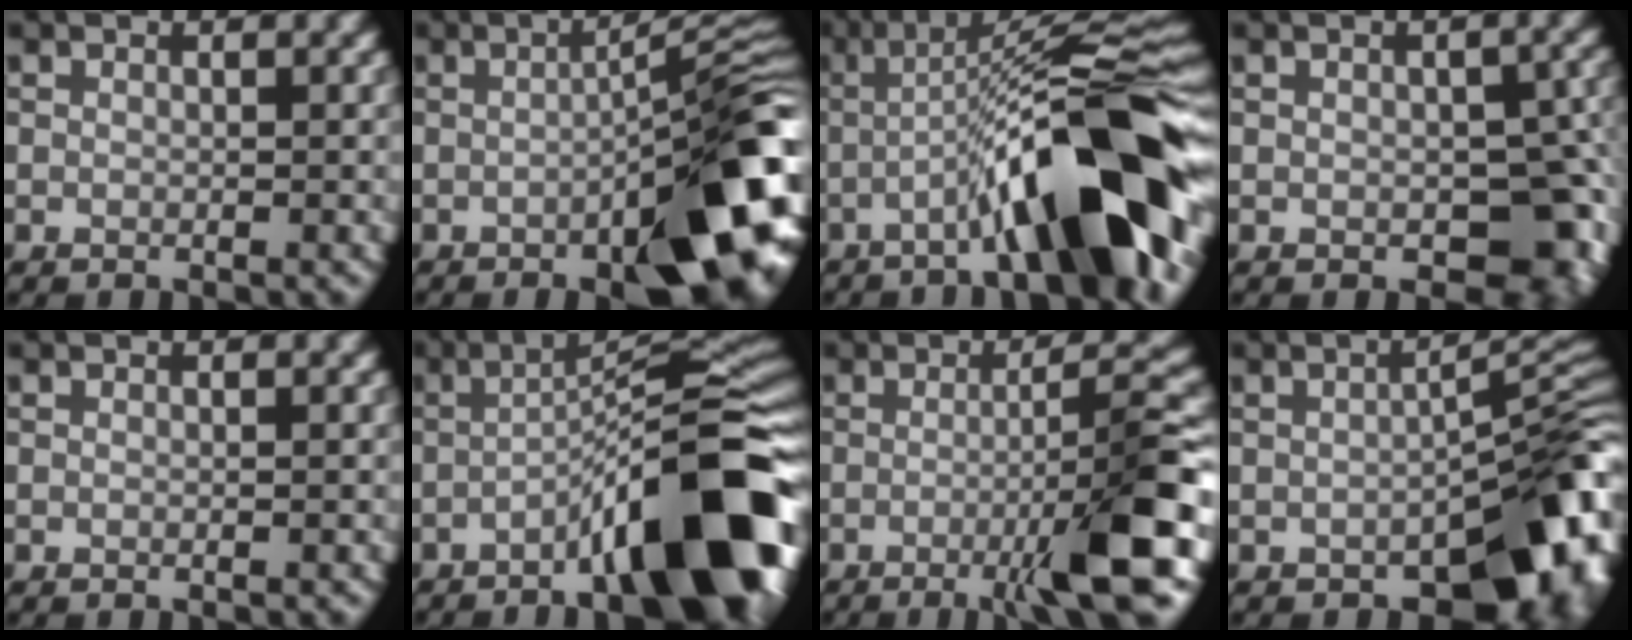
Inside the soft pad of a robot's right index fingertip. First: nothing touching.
{"total": 11.8, "force": [-4.3, 2.8, 10.6], "torque": [-0.136, 0.004, -0.061]}
{"total": 12.5, "force": [-4.6, 2.1, 11.5], "torque": [-0.160, 0.025, -0.074]}
{"total": 7.3, "force": [-1.5, 4.4, 5.6], "torque": [-0.068, -0.020, -0.008]}
{"total": 0.0}
{"total": 12.7, "force": [-5.6, 2.5, 11.1], "torque": [-0.153, 0.015, -0.089]}
{"total": 8.0, "force": [-2.5, 0.8, 7.5], "torque": [-0.105, 0.014, -0.050]}
{"total": 10.9, "force": [-5.0, 5.2, 8.2], "torque": [-0.074, -0.009, -0.067]}